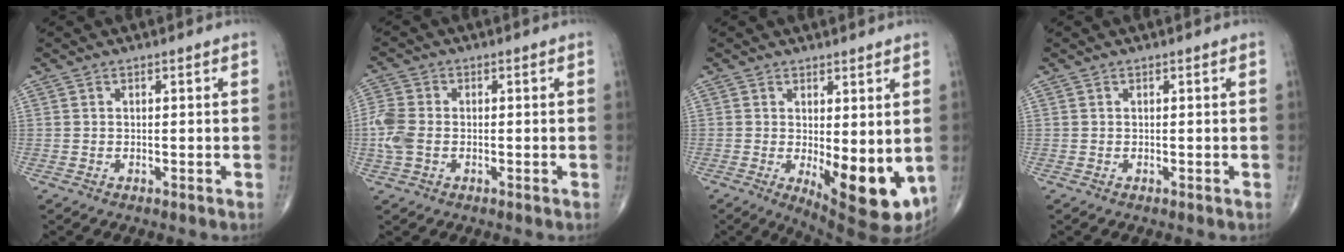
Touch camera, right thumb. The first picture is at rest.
{"total": 6.0, "force": [-1.0, 4.1, 4.3], "torque": [-0.119, 0.007, -0.026]}
{"total": 12.3, "force": [-1.7, 4.7, 11.3], "torque": [-0.146, -0.028, -0.008]}
{"total": 0.0}